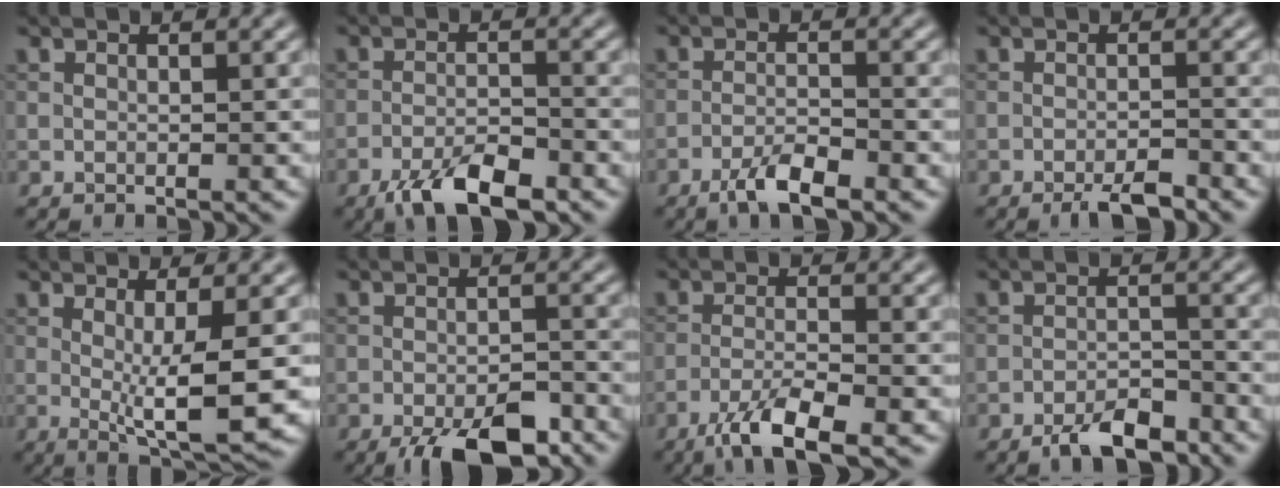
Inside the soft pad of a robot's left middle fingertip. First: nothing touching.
{"total": 5.4, "force": [-3.8, 1.6, 3.5], "torque": [-0.064, -0.004, -0.068]}
{"total": 3.3, "force": [-2.3, 0.7, 2.3], "torque": [-0.045, 0.003, -0.048]}
{"total": 2.9, "force": [-2.2, 0.5, 1.8], "torque": [-0.029, 0.000, -0.039]}
{"total": 5.9, "force": [-0.3, 1.1, 5.8], "torque": [-0.096, -0.013, 0.000]}
{"total": 6.8, "force": [-4.7, 2.0, 4.5], "torque": [-0.067, -0.007, -0.073]}
{"total": 4.9, "force": [-3.1, 0.9, 3.7], "torque": [-0.072, -0.003, -0.063]}
{"total": 4.3, "force": [-3.3, 1.4, 2.4], "torque": [-0.037, 0.001, -0.059]}